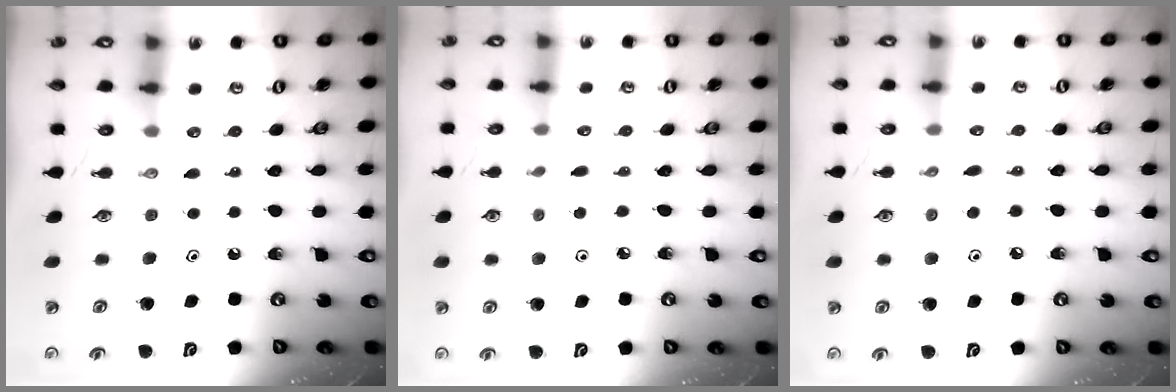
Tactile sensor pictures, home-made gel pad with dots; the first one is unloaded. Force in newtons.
{"total": 1.1, "press": 1.1, "slide": 0.1}
{"total": 5.6, "press": 5.5, "slide": 0.7}